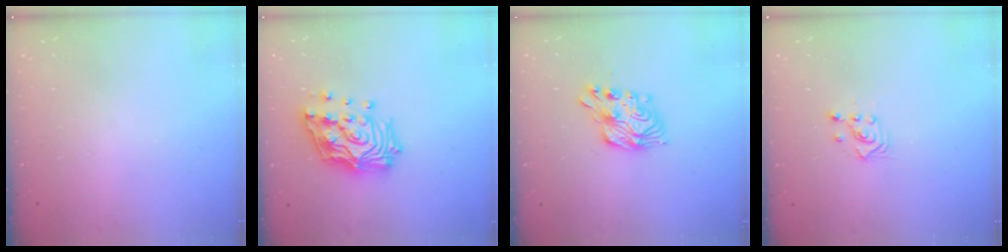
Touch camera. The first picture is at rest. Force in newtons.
{"total": 20.7, "press": 20.5, "slide": 3.0}
{"total": 11.5, "press": 11.4, "slide": 0.5}
{"total": 2.7, "press": 2.7, "slide": 0.2}